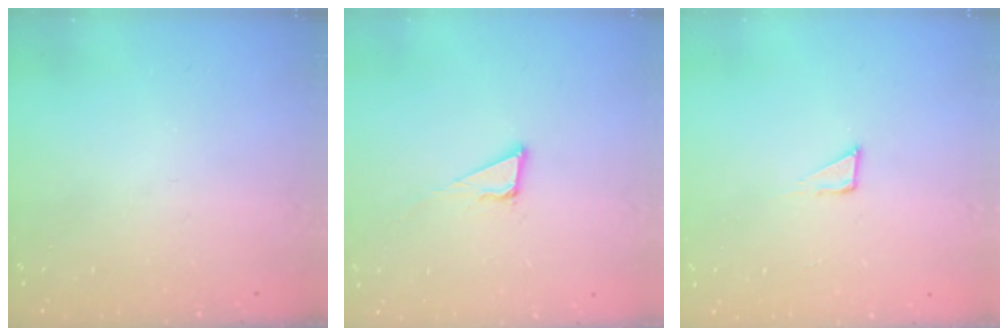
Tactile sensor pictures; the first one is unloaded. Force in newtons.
{"total": 3.9, "press": 3.9, "slide": 0.2}
{"total": 2.3, "press": 2.3, "slide": 0.1}